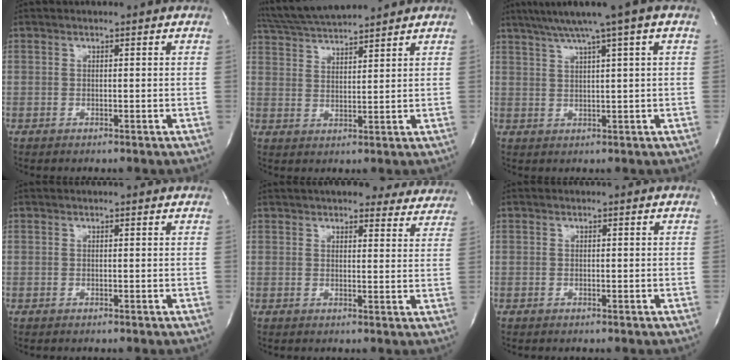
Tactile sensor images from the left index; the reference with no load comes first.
{"total": 10.1, "force": [9.5, -0.4, 3.7], "torque": [-0.076, 0.023, 0.166]}
{"total": 7.8, "force": [4.9, -1.2, 6.0], "torque": [-0.098, 0.018, 0.077]}
{"total": 2.0, "force": [1.8, 0.1, 0.9], "torque": [-0.012, 0.017, 0.020]}
{"total": 17.2, "force": [15.3, 4.6, 6.3], "torque": [-0.073, 0.007, 0.177]}
{"total": 0.0}